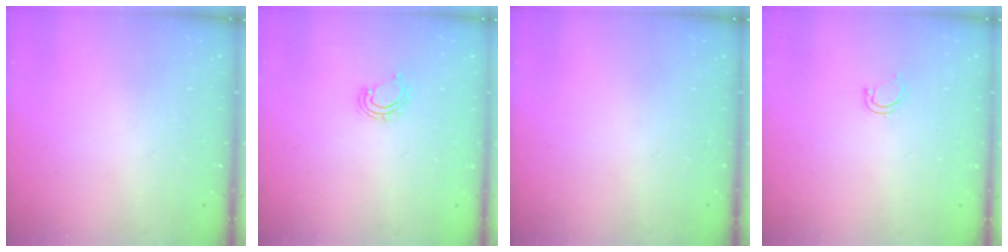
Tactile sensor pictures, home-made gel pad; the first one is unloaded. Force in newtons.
{"total": 2.9, "press": 2.9, "slide": 0.4}
{"total": 0.0}
{"total": 4.1, "press": 4.1, "slide": 0.3}